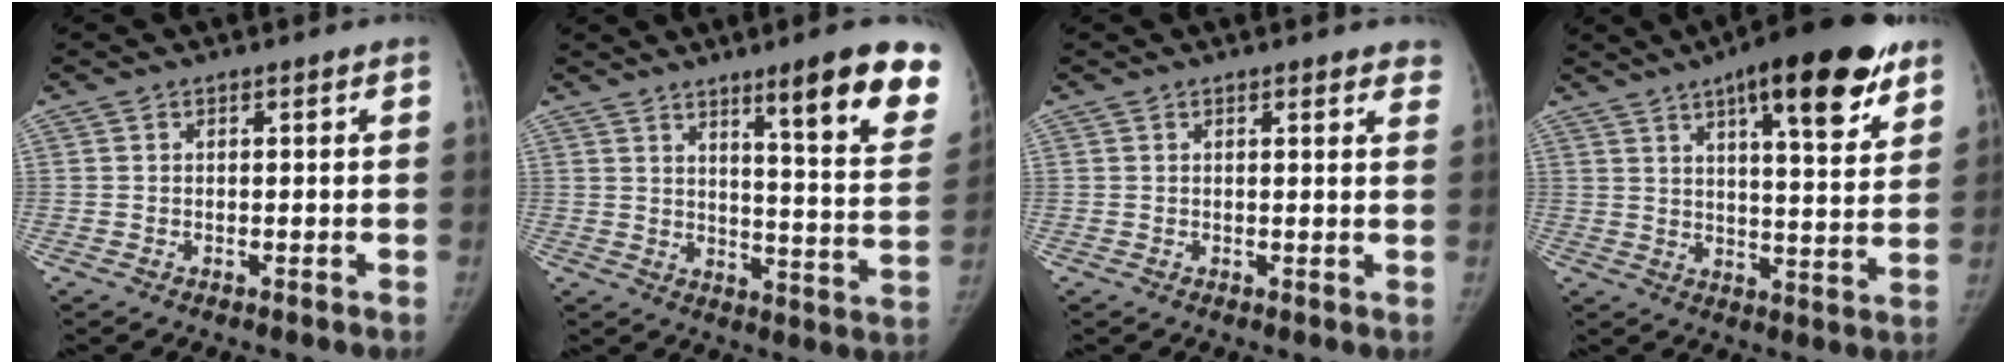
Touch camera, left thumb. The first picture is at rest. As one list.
[{"total": 17.8, "force": [10.7, 2.8, 13.9], "torque": [-0.143, -0.063, 0.146]}, {"total": 3.9, "force": [3.3, 1.2, 1.7], "torque": [0.002, -0.009, 0.025]}, {"total": 20.4, "force": [11.7, 5.7, 15.7], "torque": [-0.201, -0.037, 0.167]}]